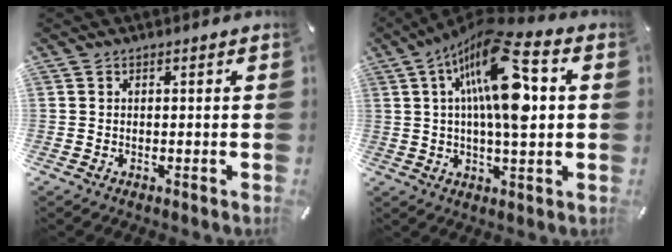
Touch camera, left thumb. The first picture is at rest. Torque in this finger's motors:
{"motor_torque": [1.76, 3.25, 1.54, -1.23, 0.67]}